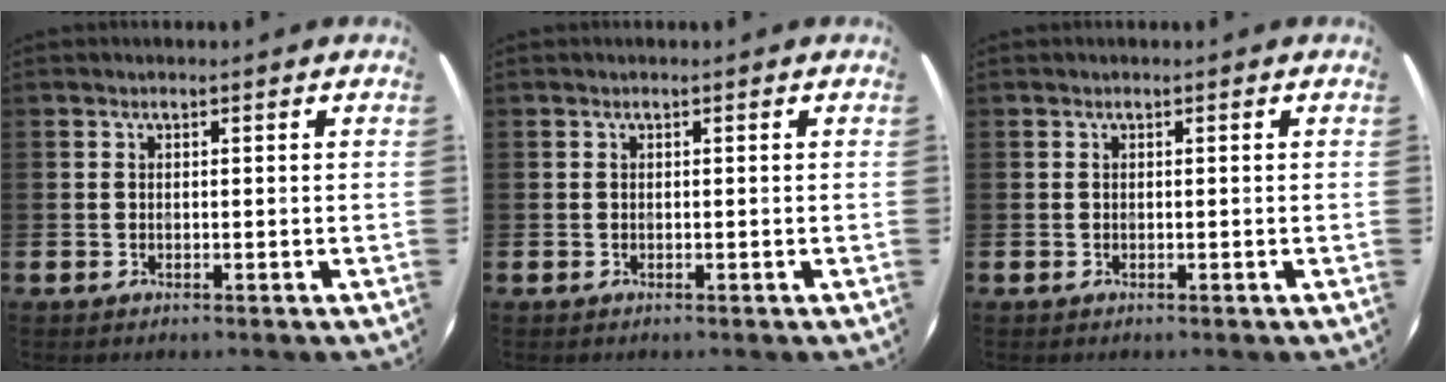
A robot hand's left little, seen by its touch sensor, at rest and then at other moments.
{"total": 0.0}
{"total": 0.0}